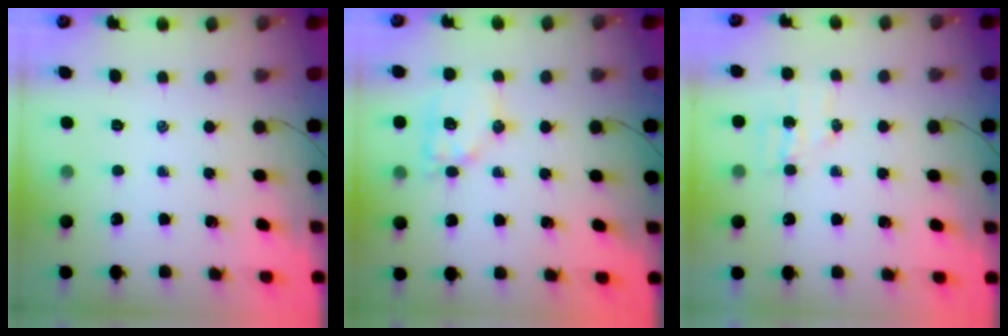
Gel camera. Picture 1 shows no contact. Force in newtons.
{"total": 12.9, "press": 12.8, "slide": 1.8}
{"total": 5.6, "press": 5.5, "slide": 1.2}